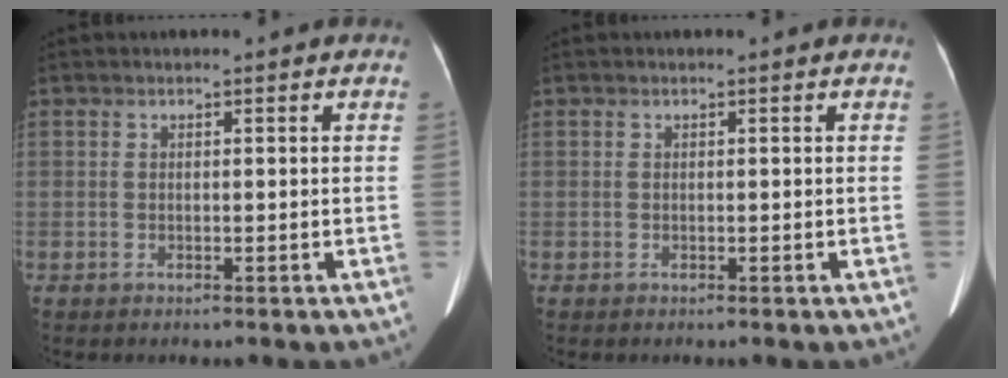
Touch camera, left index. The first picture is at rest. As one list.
[{"total": 0.0}]